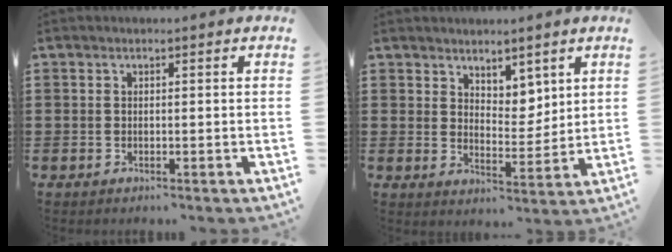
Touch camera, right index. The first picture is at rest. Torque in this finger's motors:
{"motor_torque": [0.01, 0.40, 0.20, 0.03]}